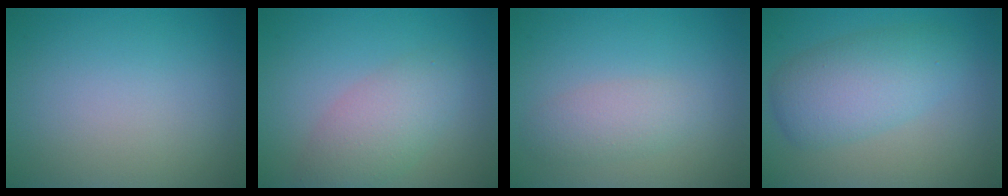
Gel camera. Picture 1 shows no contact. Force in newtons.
{"total": 3.9, "press": 3.9, "slide": 0.1}
{"total": 2.3, "press": 2.3, "slide": 0.1}
{"total": 5.1, "press": 5.1, "slide": 0.0}